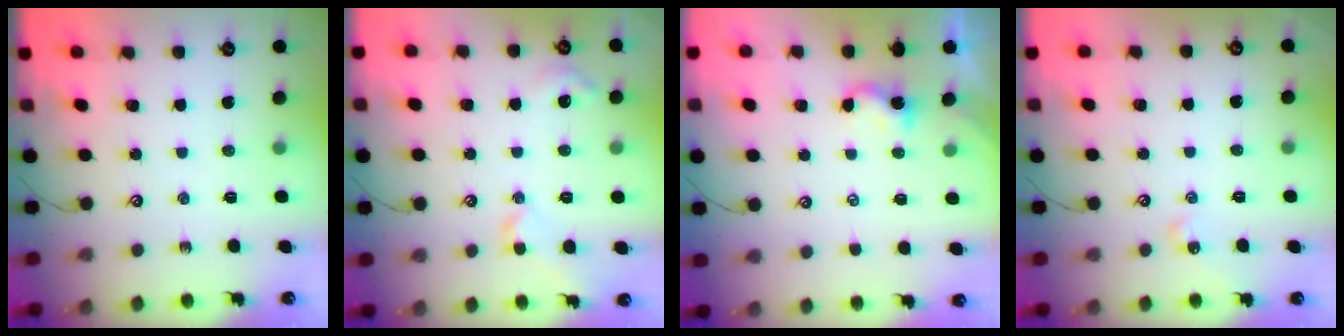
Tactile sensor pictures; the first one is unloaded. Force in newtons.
{"total": 2.6, "press": 2.6, "slide": 0.6}
{"total": 3.8, "press": 3.8, "slide": 0.2}
{"total": 5.2, "press": 5.1, "slide": 0.7}